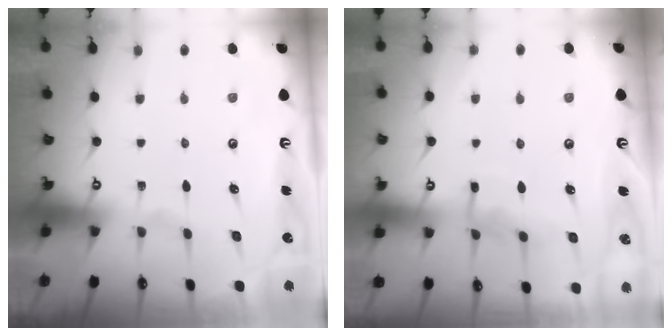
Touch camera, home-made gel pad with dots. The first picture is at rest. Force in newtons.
{"total": 7.2, "press": 7.2, "slide": 0.6}